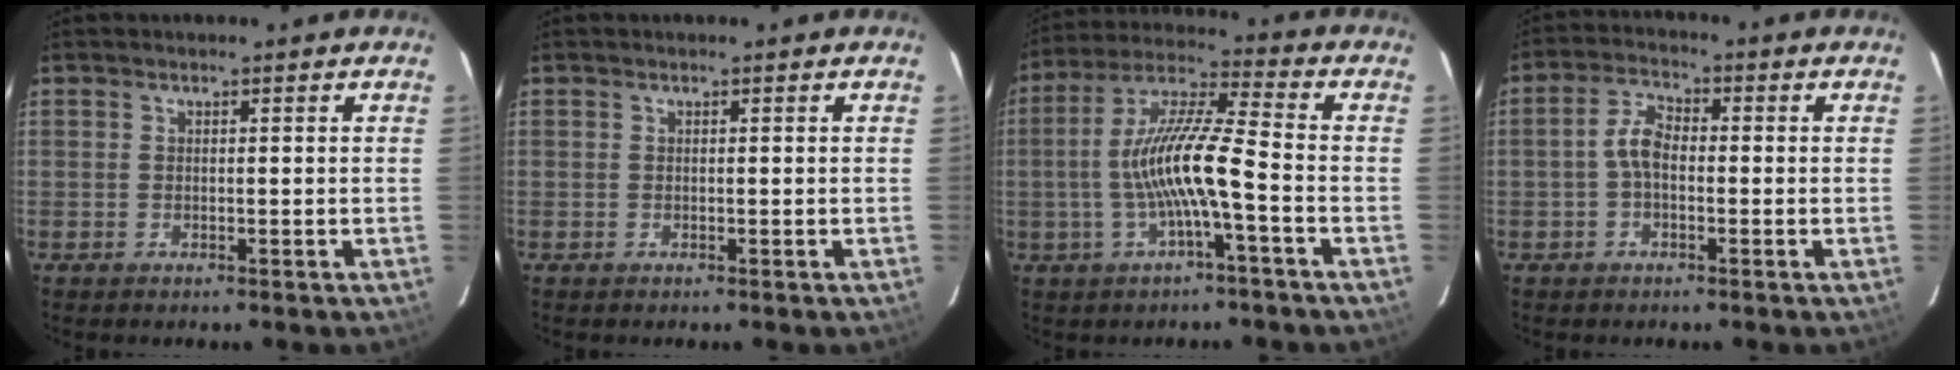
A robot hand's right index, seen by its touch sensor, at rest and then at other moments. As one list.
[{"total": 0.0}, {"total": 12.0, "force": [-3.0, 1.0, 11.6], "torque": [-0.233, 0.011, -0.056]}, {"total": 4.4, "force": [-0.8, 2.5, 3.6], "torque": [-0.075, 0.017, -0.016]}]